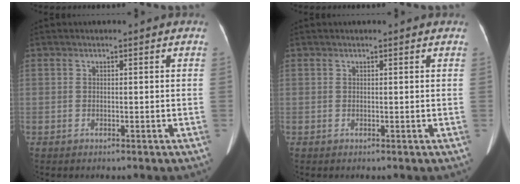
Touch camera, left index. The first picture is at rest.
{"total": 1.2, "force": [1.0, 0.2, 0.5], "torque": [-0.008, 0.015, 0.010]}